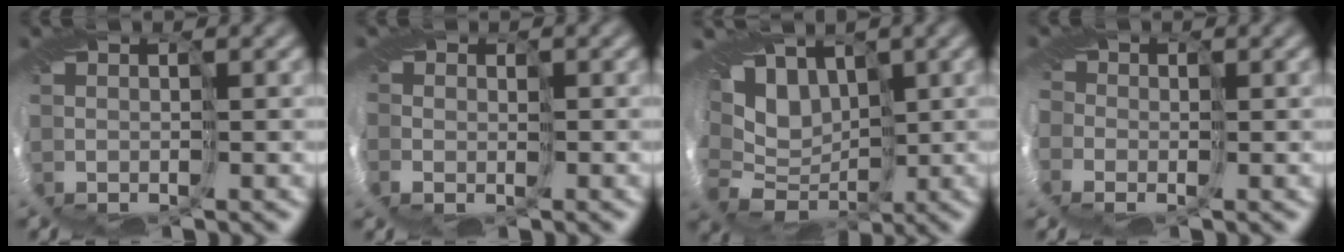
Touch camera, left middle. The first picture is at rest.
{"total": 1.9, "force": [-0.8, 1.7, 0.0], "torque": [-0.003, -0.008, -0.013]}
{"total": 9.7, "force": [0.6, 7.8, 5.8], "torque": [-0.088, -0.004, -0.007]}
{"total": 3.9, "force": [-1.8, 3.3, 1.2], "torque": [-0.035, -0.007, -0.039]}